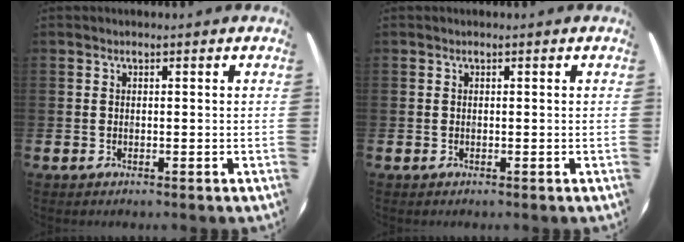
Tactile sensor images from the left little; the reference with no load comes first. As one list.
[{"total": 0.0}]